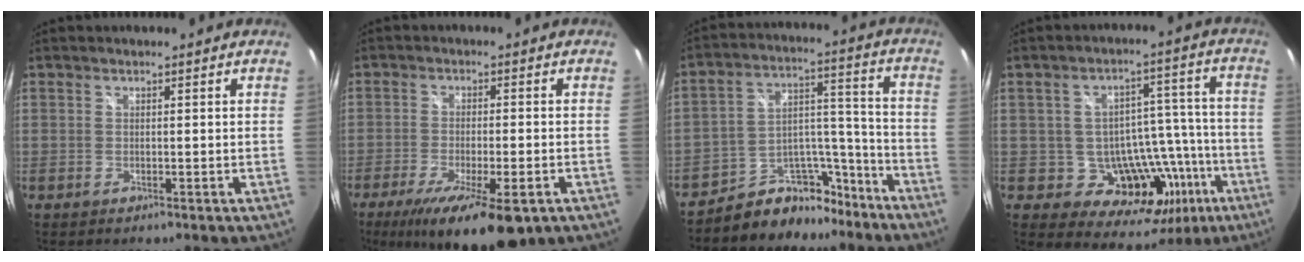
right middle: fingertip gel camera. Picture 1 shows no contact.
{"total": 15.4, "force": [-9.4, 4.4, 11.4], "torque": [-0.214, -0.046, -0.145]}
{"total": 13.3, "force": [-10.7, 7.2, 3.5], "torque": [-0.047, 0.069, -0.153]}
{"total": 14.2, "force": [-6.2, 10.5, 7.3], "torque": [-0.109, 0.031, -0.060]}